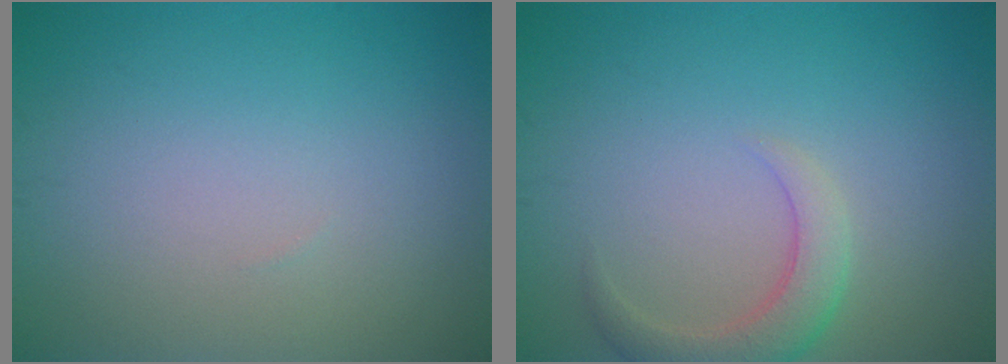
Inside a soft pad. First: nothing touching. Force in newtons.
{"total": 3.0, "press": 3.0, "slide": 0.3}